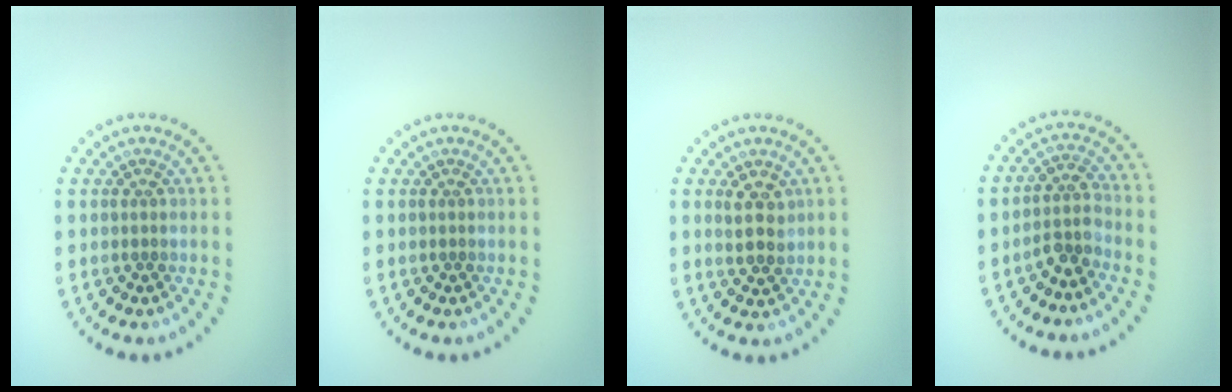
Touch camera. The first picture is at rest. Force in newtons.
{"total": 0.0}
{"total": 2.4, "press": 2.3, "slide": 0.8}
{"total": 2.5, "press": 1.9, "slide": 1.6}